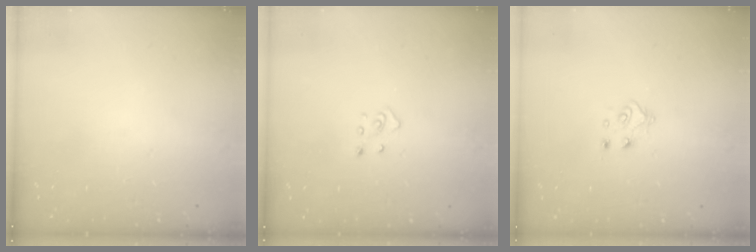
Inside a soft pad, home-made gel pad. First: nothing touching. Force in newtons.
{"total": 2.8, "press": 2.8, "slide": 0.3}
{"total": 6.1, "press": 6.1, "slide": 0.7}